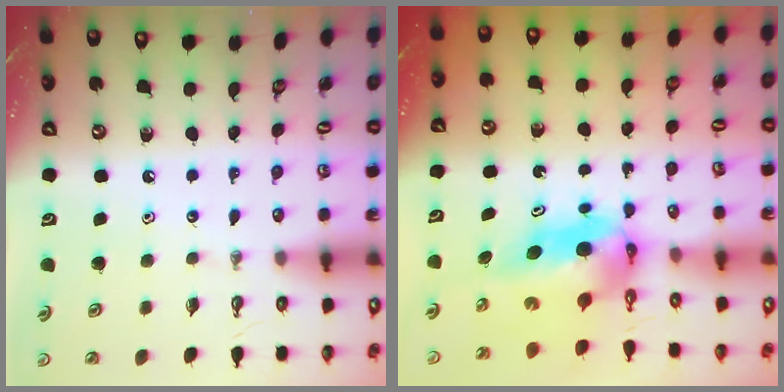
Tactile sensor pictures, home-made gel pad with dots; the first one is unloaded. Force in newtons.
{"total": 5.6, "press": 5.6, "slide": 0.3}